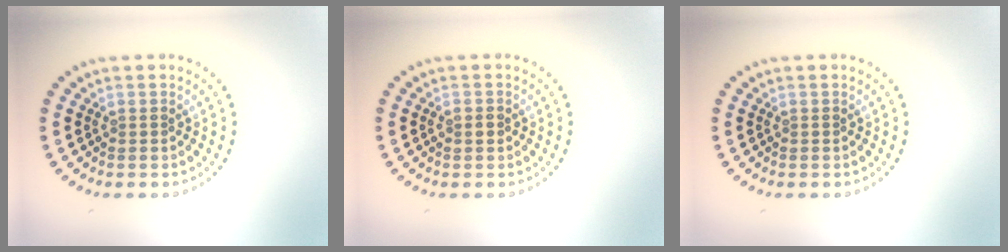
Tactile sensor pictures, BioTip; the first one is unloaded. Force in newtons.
{"total": 1.3, "press": 1.3, "slide": 0.1}
{"total": 0.0}